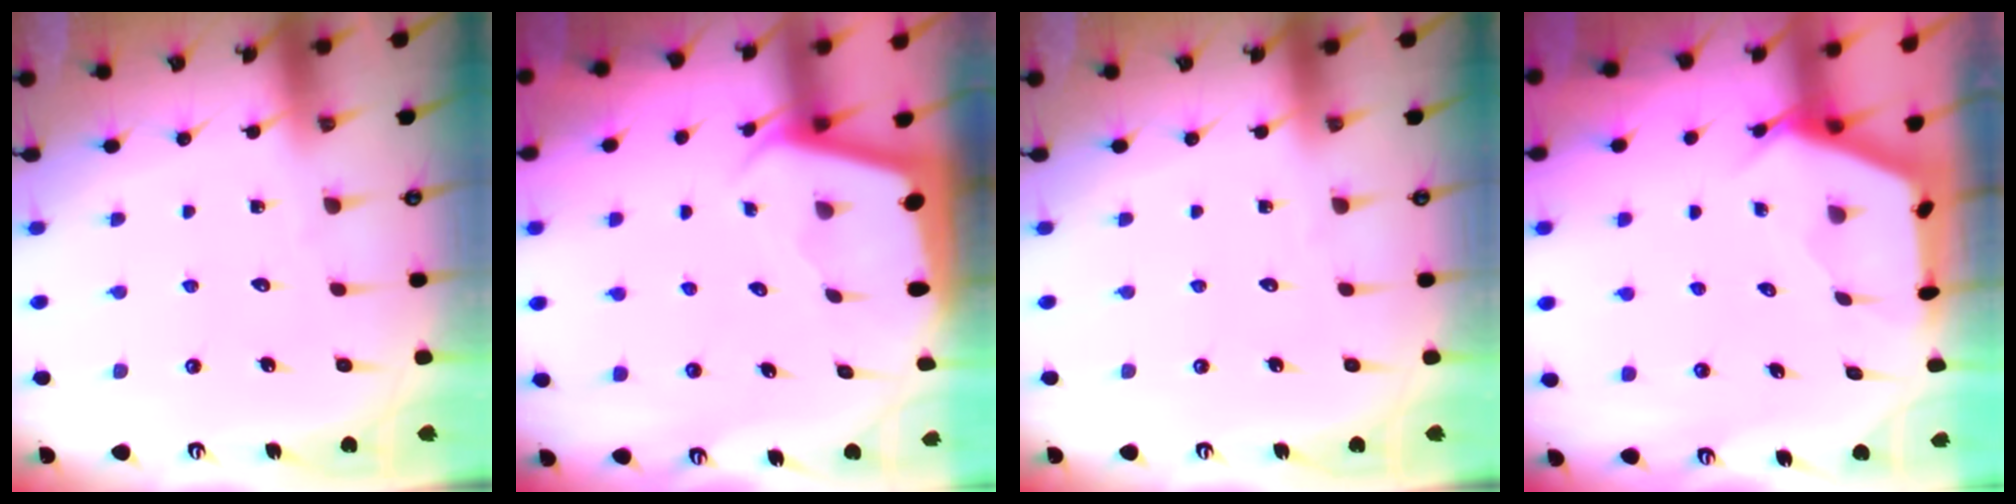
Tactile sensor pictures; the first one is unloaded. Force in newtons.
{"total": 1.9, "press": 1.9, "slide": 0.1}
{"total": 0.0}
{"total": 2.7, "press": 2.7, "slide": 0.4}